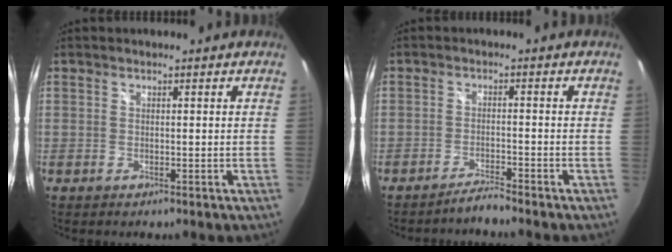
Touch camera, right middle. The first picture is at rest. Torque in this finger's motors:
{"motor_torque": [1.23, -0.91, 0.60, 0.21]}